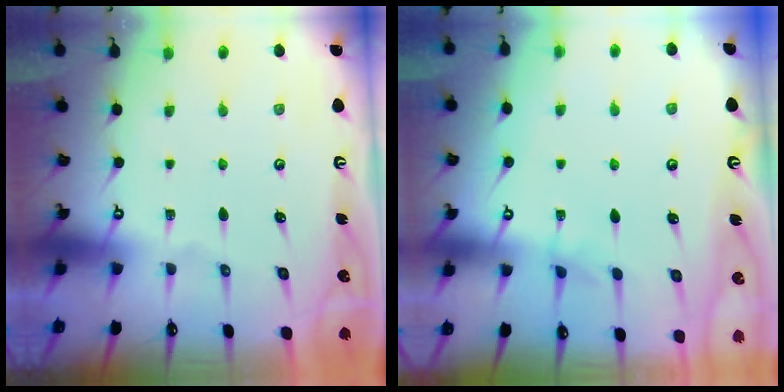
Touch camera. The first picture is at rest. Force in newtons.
{"total": 2.7, "press": 2.7, "slide": 0.2}